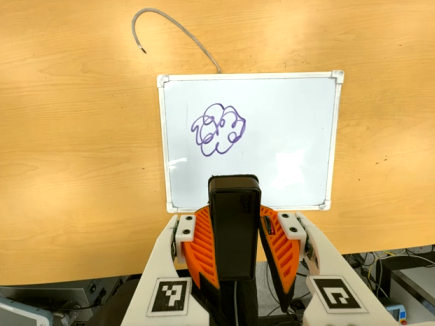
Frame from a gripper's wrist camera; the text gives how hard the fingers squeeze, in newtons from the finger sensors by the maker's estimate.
{"total": 8.3, "left": 7.5, "right": 9.1}